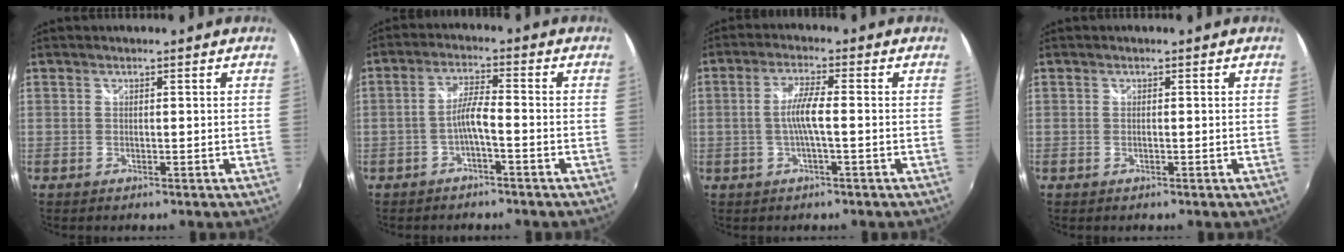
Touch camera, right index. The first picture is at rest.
{"total": 3.8, "force": [-1.9, 0.2, 3.3], "torque": [-0.071, 0.009, -0.036]}
{"total": 4.8, "force": [-0.8, 0.1, 4.7], "torque": [-0.093, 0.003, -0.013]}
{"total": 0.0}